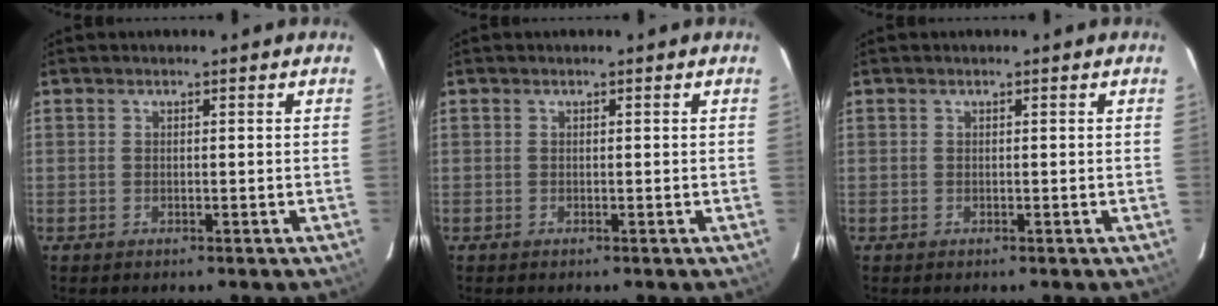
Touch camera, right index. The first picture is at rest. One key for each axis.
{"total": 0.0}
{"total": 0.0}